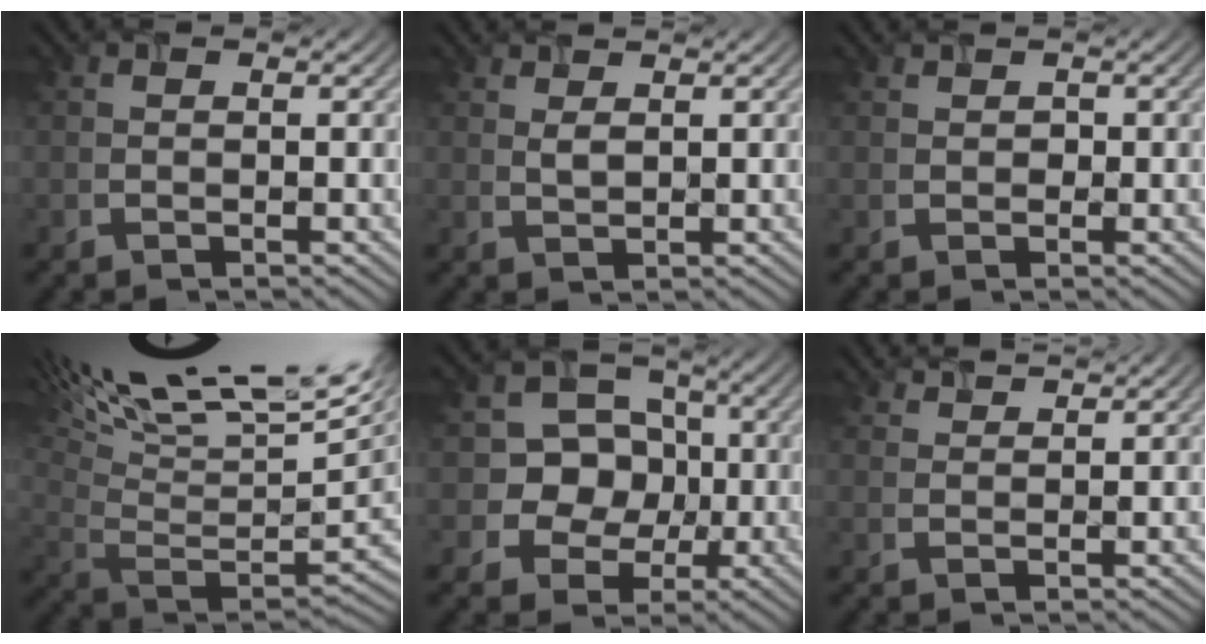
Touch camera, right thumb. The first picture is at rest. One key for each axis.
{"total": 1.5, "fx": 1.1, "fy": 0.5, "fz": 0.8, "tx": -0.017, "ty": 0.005, "tz": 0.030}
{"total": 1.0, "fx": 0.6, "fy": 0.7, "fz": 0.2, "tx": -0.004, "ty": 0.008, "tz": 0.019}
{"total": 18.6, "fx": 10.8, "fy": 5.7, "fz": 14.1, "tx": -0.270, "ty": 0.043, "tz": 0.184}
{"total": 8.0, "fx": 0.0, "fy": 7.4, "fz": 3.0, "tx": -0.063, "ty": 0.018, "tz": -0.020}
{"total": 2.8, "fx": 2.7, "fy": 0.4, "fz": 0.7, "tx": -0.014, "ty": 0.008, "tz": 0.056}